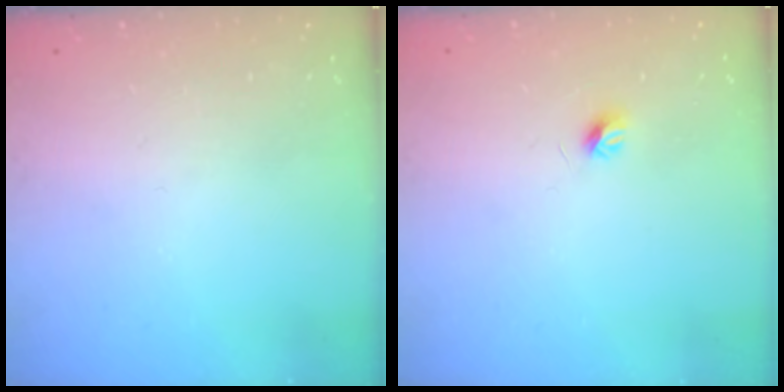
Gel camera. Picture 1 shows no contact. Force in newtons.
{"total": 4.1, "press": 4.0, "slide": 0.6}